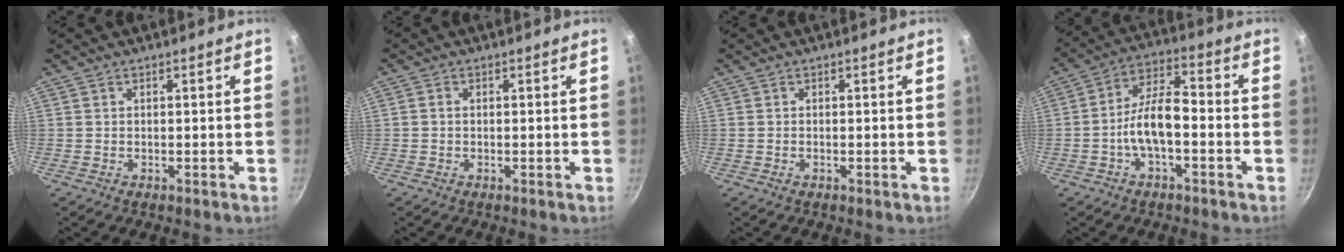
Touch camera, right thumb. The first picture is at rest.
{"total": 0.8, "force": [-0.1, 0.6, 0.5], "torque": [-0.008, 0.005, -0.003]}
{"total": 0.0}
{"total": 9.3, "force": [-2.7, 4.1, 7.9], "torque": [-0.134, 0.044, -0.056]}